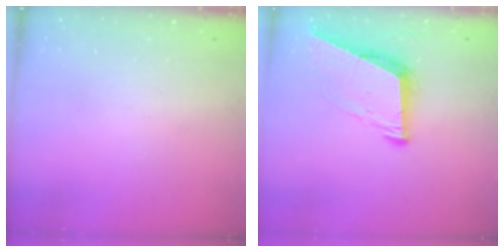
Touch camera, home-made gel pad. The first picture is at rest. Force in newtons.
{"total": 9.1, "press": 8.3, "slide": 3.7}